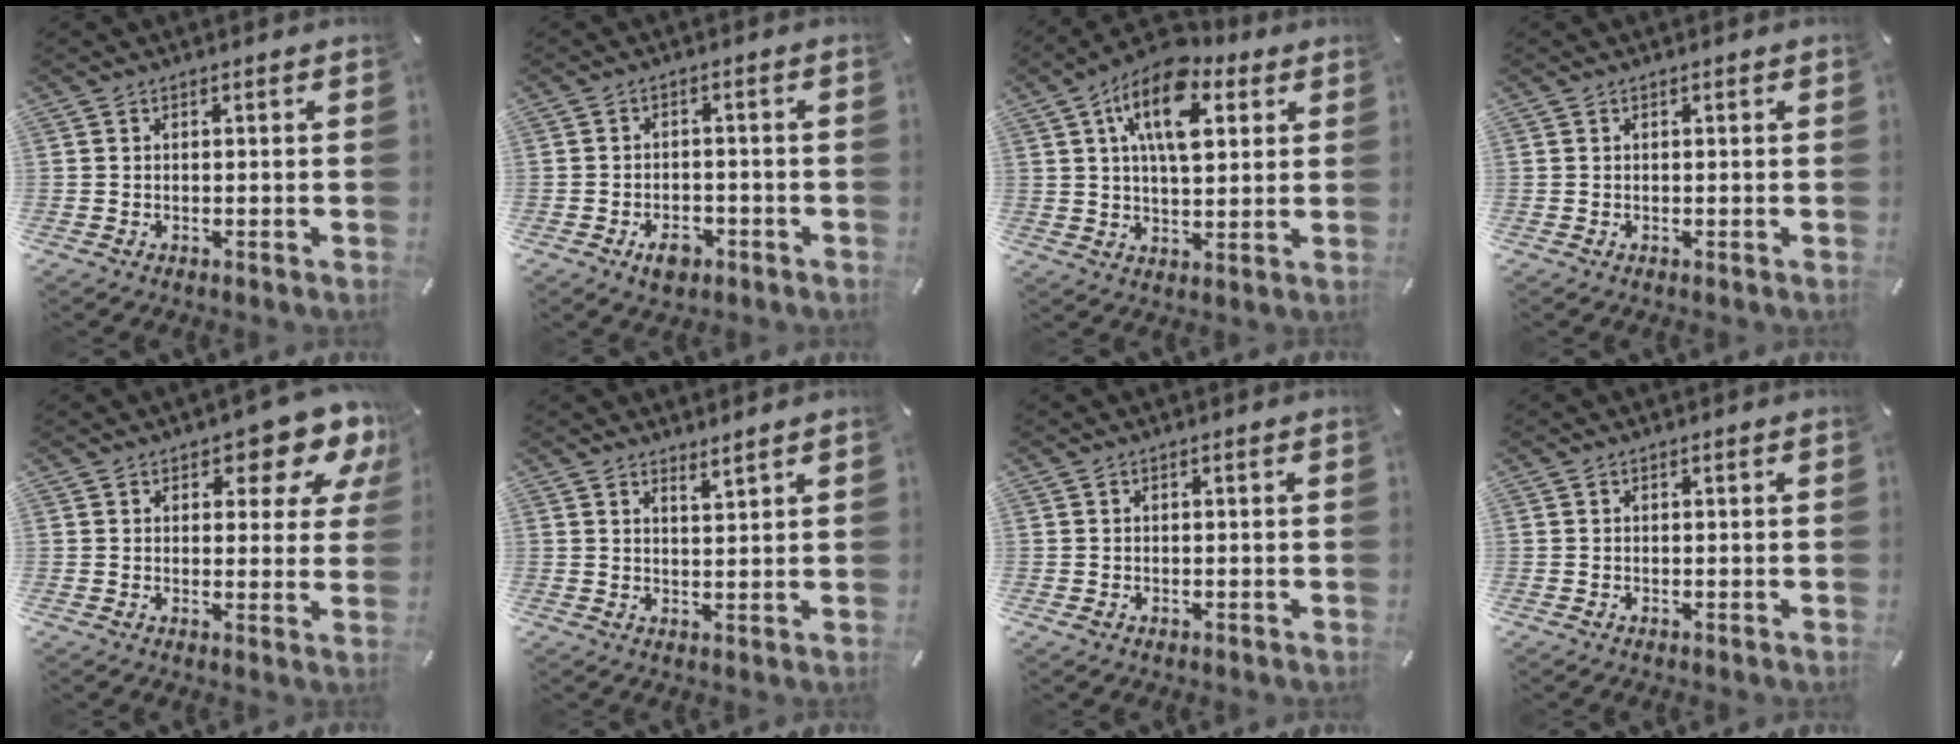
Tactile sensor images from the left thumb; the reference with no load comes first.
{"total": 4.9, "force": [-2.7, 3.1, 2.6], "torque": [-0.051, 0.011, -0.049]}
{"total": 14.9, "force": [6.3, 8.0, 10.9], "torque": [-0.185, -0.009, 0.108]}
{"total": 0.0}
{"total": 8.8, "force": [5.3, 4.2, 5.6], "torque": [-0.056, -0.040, 0.085]}
{"total": 2.5, "force": [2.5, -0.3, 0.2], "torque": [-0.007, -0.015, 0.046]}
{"total": 0.0}
{"total": 0.0}